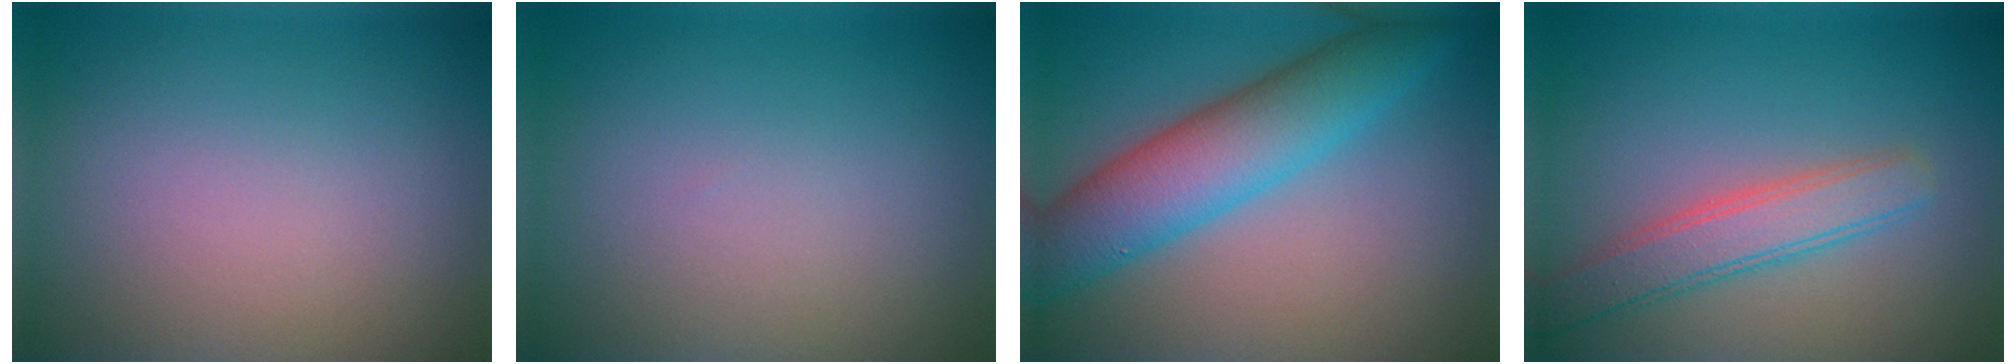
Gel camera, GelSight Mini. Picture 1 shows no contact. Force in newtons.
{"total": 0.0}
{"total": 7.4, "press": 7.4, "slide": 0.2}
{"total": 3.7, "press": 3.7, "slide": 0.2}